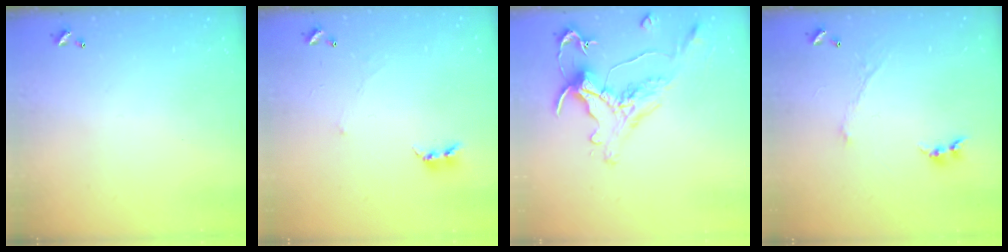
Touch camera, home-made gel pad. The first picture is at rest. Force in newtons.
{"total": 2.4, "press": 2.4, "slide": 0.4}
{"total": 0.7, "press": 0.1, "slide": 0.7}
{"total": 1.0, "press": 0.9, "slide": 0.4}